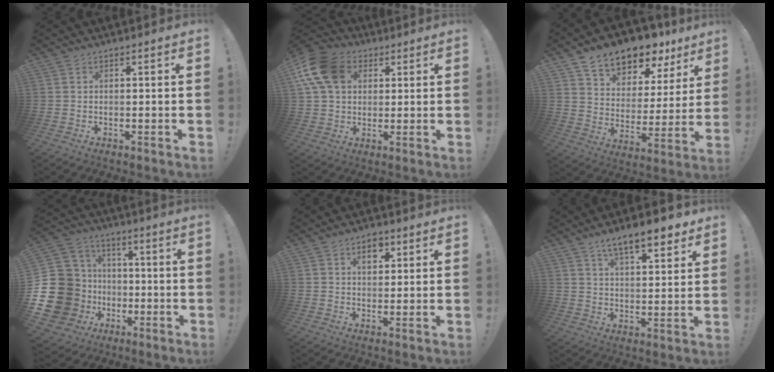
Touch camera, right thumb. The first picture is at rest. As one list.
[{"total": 14.8, "force": [4.8, 11.1, 8.6], "torque": [-0.160, -0.009, 0.096]}, {"total": 11.9, "force": [9.9, 5.5, 3.5], "torque": [-0.053, -0.088, 0.173]}, {"total": 22.6, "force": [-5.0, 19.2, 10.7], "torque": [-0.249, 0.031, -0.033]}, {"total": 5.3, "force": [2.5, 3.5, 3.0], "torque": [-0.033, -0.001, 0.040]}, {"total": 11.1, "force": [7.3, 3.6, 7.5], "torque": [-0.110, -0.040, 0.123]}]